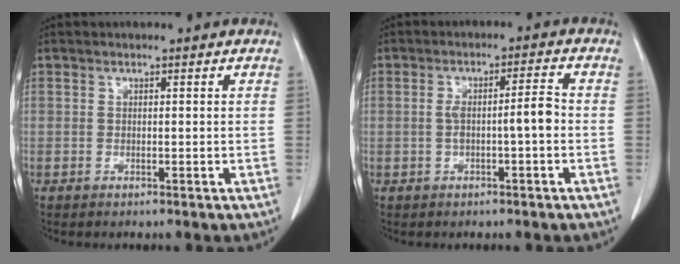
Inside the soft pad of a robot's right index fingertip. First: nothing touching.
{"total": 4.5, "force": [-0.7, 0.5, 4.4], "torque": [-0.077, 0.020, -0.004]}